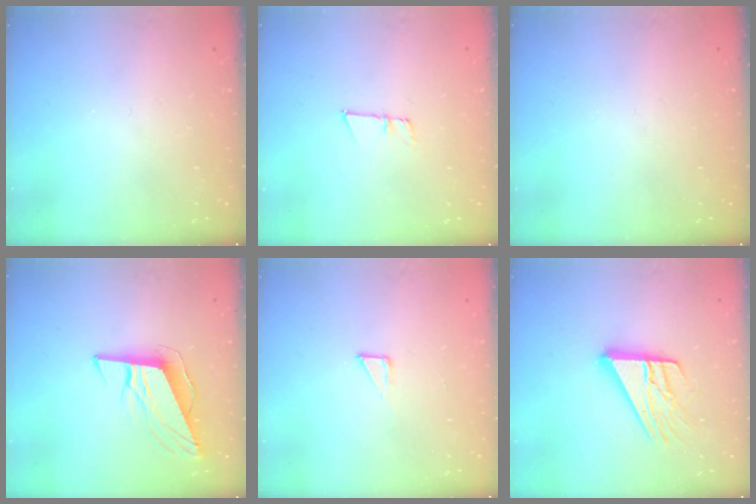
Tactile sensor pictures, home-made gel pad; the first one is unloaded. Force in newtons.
{"total": 5.4, "press": 5.2, "slide": 1.3}
{"total": 0.0}
{"total": 10.7, "press": 10.2, "slide": 3.3}
{"total": 3.7, "press": 3.7, "slide": 0.4}
{"total": 15.4, "press": 15.3, "slide": 1.4}